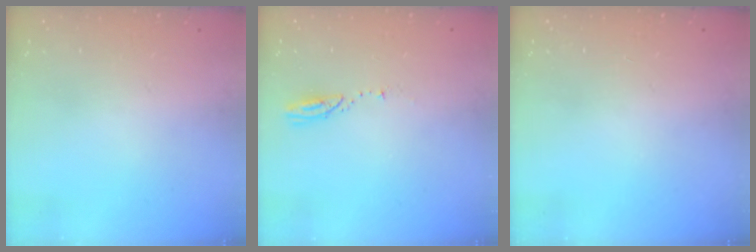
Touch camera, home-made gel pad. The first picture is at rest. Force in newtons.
{"total": 3.0, "press": 3.0, "slide": 0.1}
{"total": 0.0}